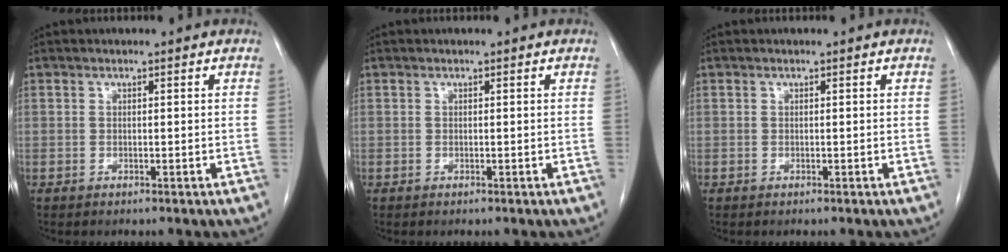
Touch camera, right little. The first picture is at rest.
{"total": 0.0}
{"total": 0.0}